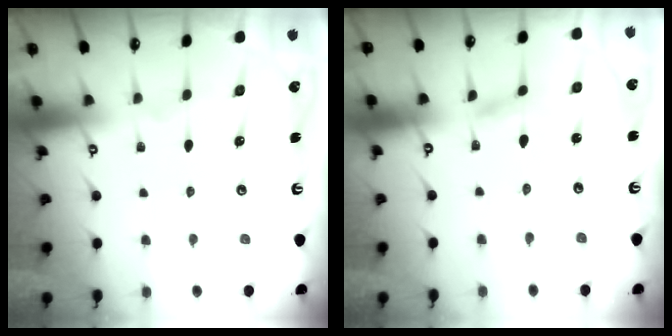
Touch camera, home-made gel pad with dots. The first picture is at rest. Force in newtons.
{"total": 2.3, "press": 2.3, "slide": 0.2}